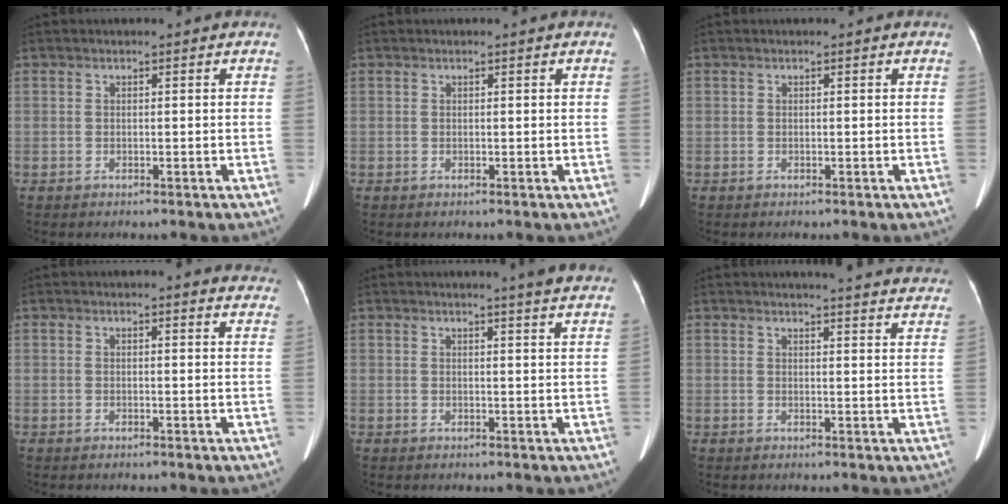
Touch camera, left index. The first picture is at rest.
{"total": 0.0}
{"total": 0.0}
{"total": 9.1, "force": [8.8, 1.5, 2.1], "torque": [0.009, -0.015, 0.064]}
{"total": 6.9, "force": [6.2, -0.5, 3.0], "torque": [-0.038, -0.003, 0.051]}
{"total": 19.8, "force": [18.9, 1.6, 5.5], "torque": [-0.054, -0.057, 0.200]}